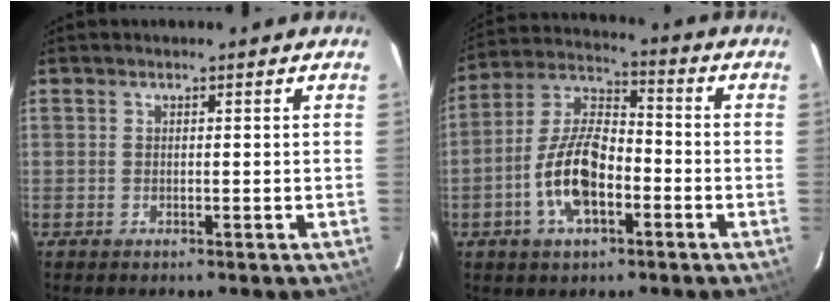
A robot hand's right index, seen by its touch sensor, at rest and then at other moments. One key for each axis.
{"total": 12.5, "fx": -4.4, "fy": 5.7, "fz": 10.3, "tx": -0.212, "ty": 0.010, "tz": -0.080}